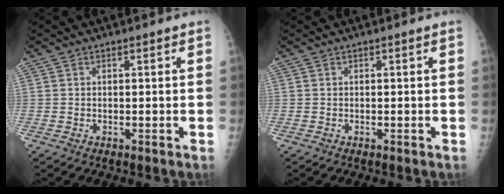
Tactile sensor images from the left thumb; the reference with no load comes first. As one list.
[{"total": 0.0}]